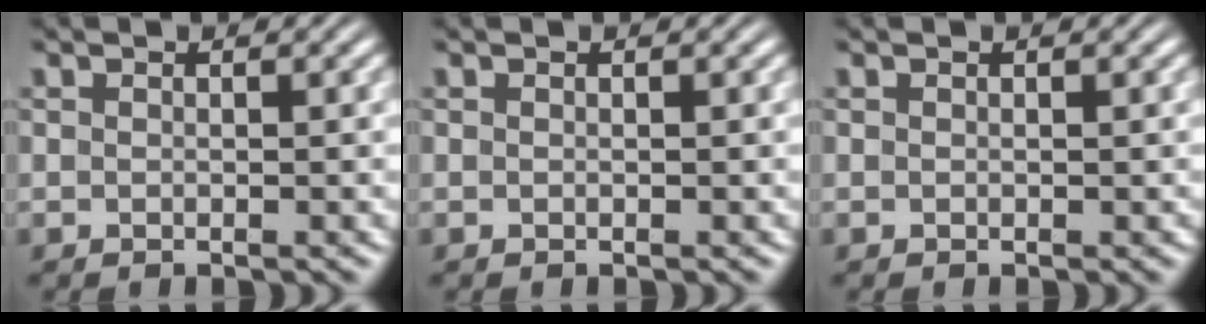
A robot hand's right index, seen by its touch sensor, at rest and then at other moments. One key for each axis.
{"total": 0.0}
{"total": 0.0}